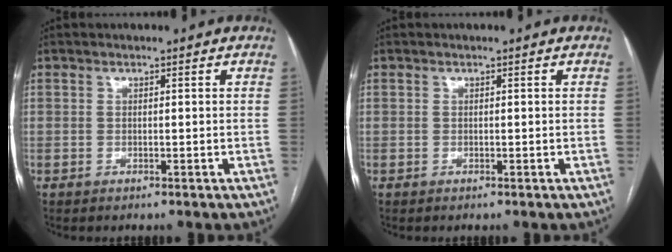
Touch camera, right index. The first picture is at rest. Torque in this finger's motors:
{"motor_torque": [0.04, 0.02, 0.00, 0.00]}